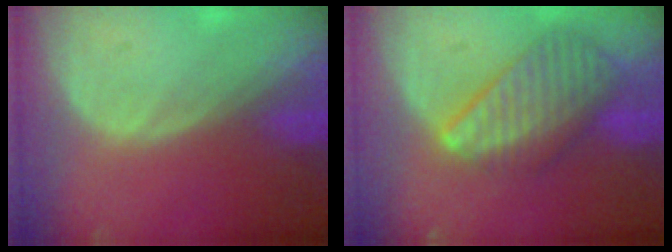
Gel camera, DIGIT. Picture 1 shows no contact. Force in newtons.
{"total": 9.4, "press": 8.2, "slide": 4.6}